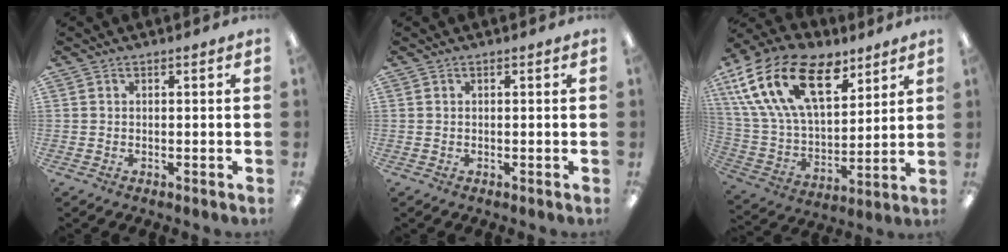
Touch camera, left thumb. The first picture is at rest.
{"total": 0.0}
{"total": 23.9, "force": [12.1, 13.2, 15.9], "torque": [-0.316, -0.055, 0.219]}